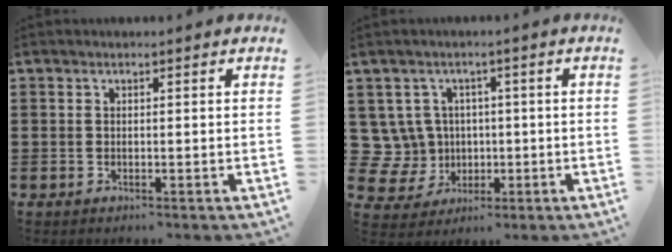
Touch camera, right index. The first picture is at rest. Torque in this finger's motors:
{"motor_torque": [-0.61, 0.65, 0.04, -0.01]}